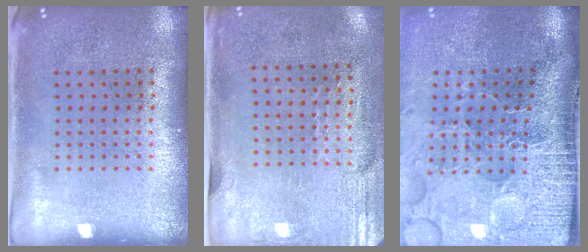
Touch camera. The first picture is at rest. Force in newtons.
{"total": 2.9, "press": 2.4, "slide": 1.6}
{"total": 5.1, "press": 4.1, "slide": 3.1}